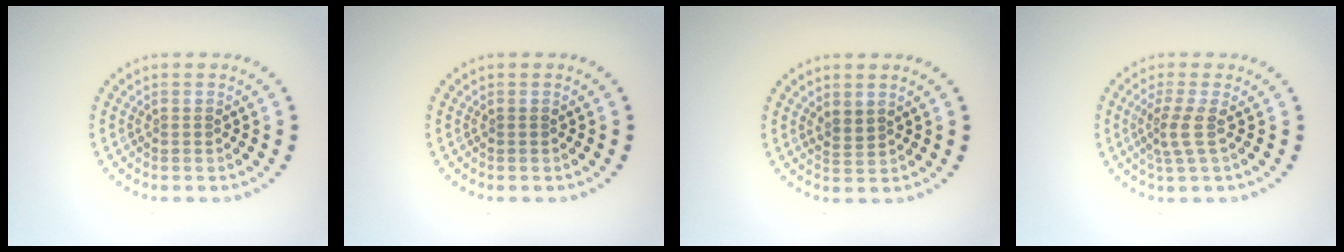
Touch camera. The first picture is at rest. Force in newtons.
{"total": 0.0}
{"total": 1.4, "press": 1.1, "slide": 0.8}
{"total": 2.2, "press": 1.5, "slide": 1.6}